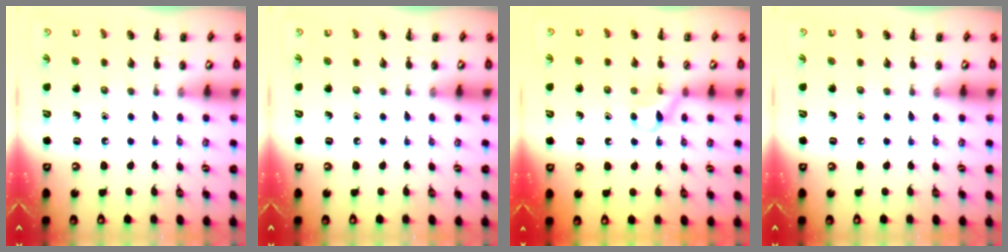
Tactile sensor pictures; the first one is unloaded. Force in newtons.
{"total": 0.0}
{"total": 6.0, "press": 5.7, "slide": 1.8}
{"total": 0.0}